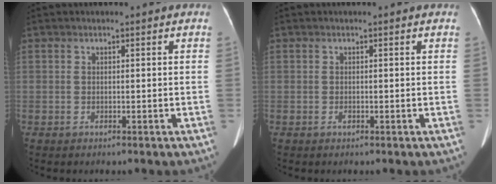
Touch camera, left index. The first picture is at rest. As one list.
[{"total": 0.0}]